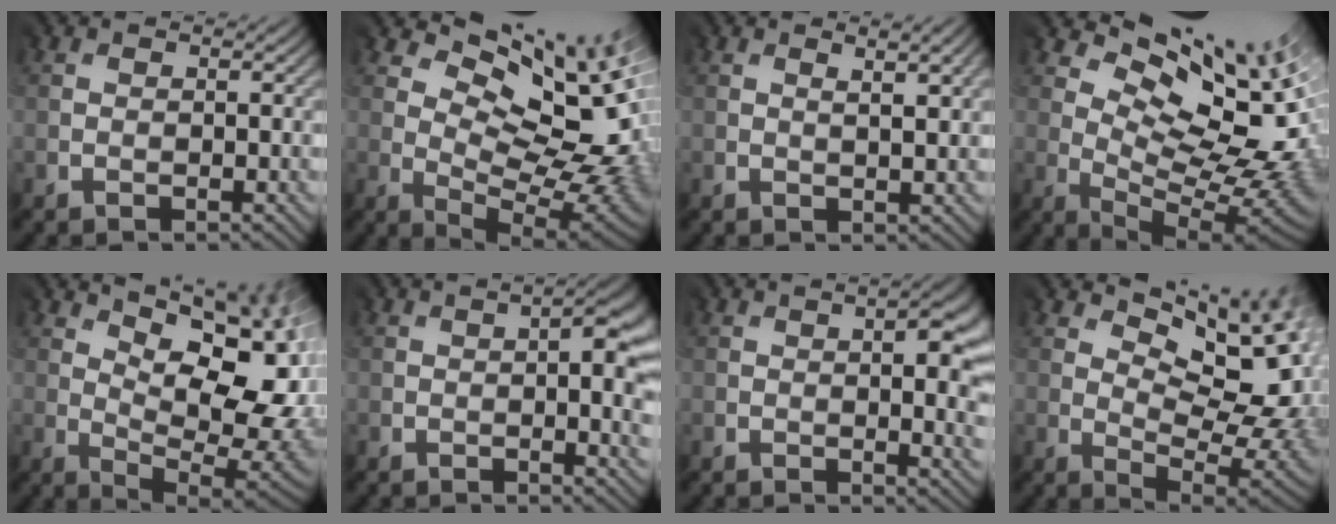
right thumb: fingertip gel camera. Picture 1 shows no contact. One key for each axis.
{"total": 12.3, "fx": 4.4, "fy": 6.0, "fz": 9.8, "tx": -0.152, "ty": 0.005, "tz": 0.085}
{"total": 2.1, "fx": 1.0, "fy": 0.4, "fz": 1.8, "tx": -0.019, "ty": 0.007, "tz": 0.016}
{"total": 12.8, "fx": 5.6, "fy": 5.9, "fz": 9.9, "tx": -0.159, "ty": 0.003, "tz": 0.110}
{"total": 14.0, "fx": 3.5, "fy": 6.2, "fz": 12.0, "tx": -0.157, "ty": 0.029, "tz": 0.068}
{"total": 6.0, "fx": -0.9, "fy": 1.8, "fz": 5.7, "tx": -0.055, "ty": 0.001, "tz": -0.014}
{"total": 7.0, "fx": -0.5, "fy": 2.3, "fz": 6.6, "tx": -0.057, "ty": 0.007, "tz": -0.008}
{"total": 10.5, "fx": 2.6, "fy": 5.1, "fz": 8.8, "tx": -0.117, "ty": 0.012, "tz": 0.055}